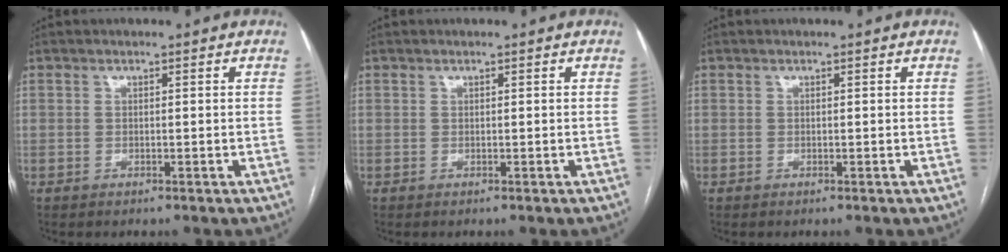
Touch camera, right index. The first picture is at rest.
{"total": 0.0}
{"total": 0.0}